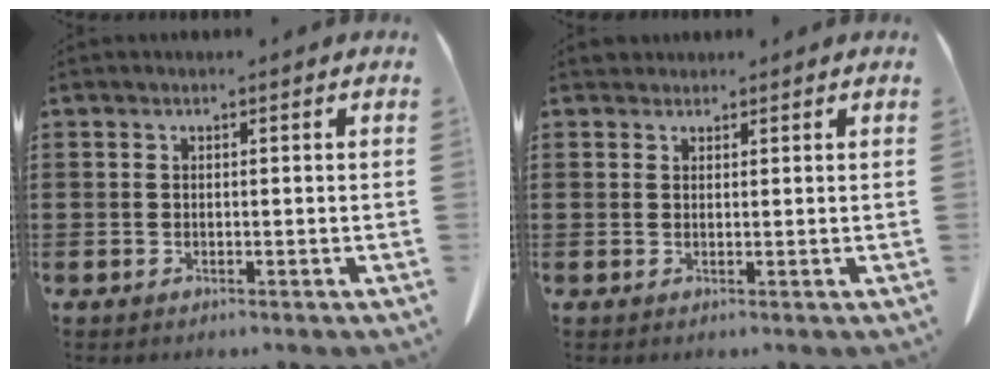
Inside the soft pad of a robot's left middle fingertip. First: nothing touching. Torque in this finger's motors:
{"motor_torque": [0.14, 0.14, -0.02, 0.01]}